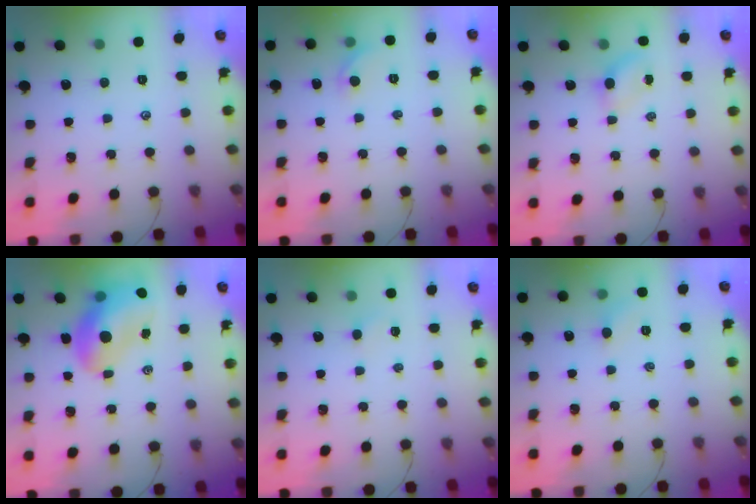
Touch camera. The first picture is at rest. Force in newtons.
{"total": 5.9, "press": 5.6, "slide": 1.6}
{"total": 3.8, "press": 3.6, "slide": 1.3}
{"total": 13.3, "press": 12.7, "slide": 4.0}
{"total": 1.3, "press": 1.2, "slide": 0.5}
{"total": 4.4, "press": 4.1, "slide": 1.4}